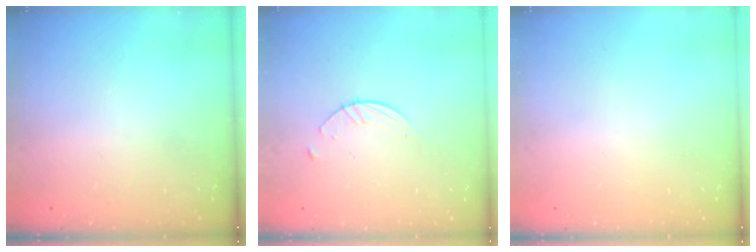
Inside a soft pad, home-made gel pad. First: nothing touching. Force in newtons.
{"total": 2.7, "press": 2.6, "slide": 0.3}
{"total": 0.0}